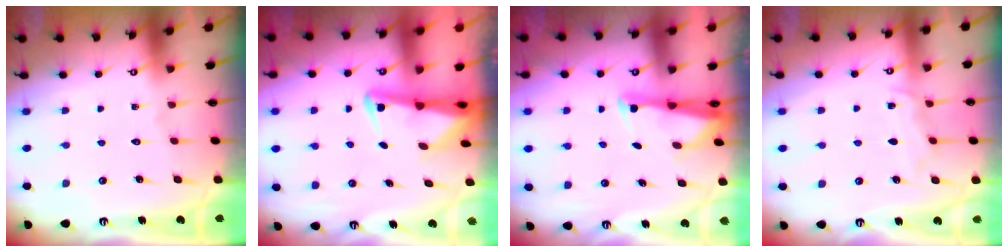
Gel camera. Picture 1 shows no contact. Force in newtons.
{"total": 2.8, "press": 2.7, "slide": 0.6}
{"total": 2.7, "press": 2.6, "slide": 0.8}
{"total": 5.6, "press": 5.6, "slide": 0.2}